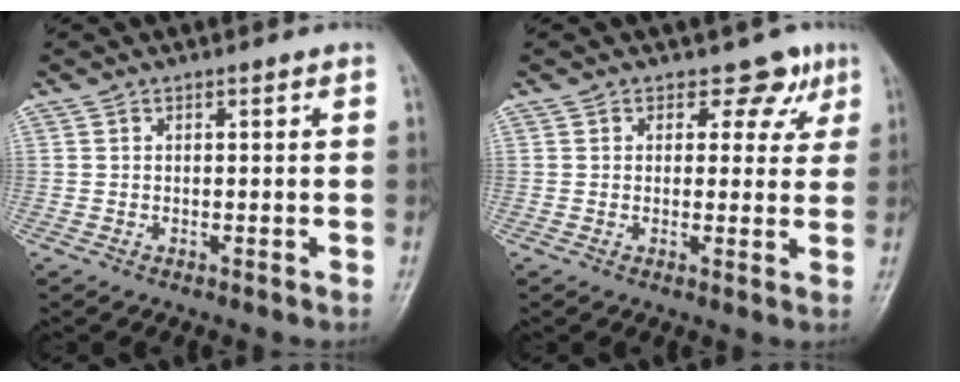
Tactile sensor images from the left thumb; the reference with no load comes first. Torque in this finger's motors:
{"motor_torque": [0.13, 0.20, 0.07, 0.03, 0.05]}